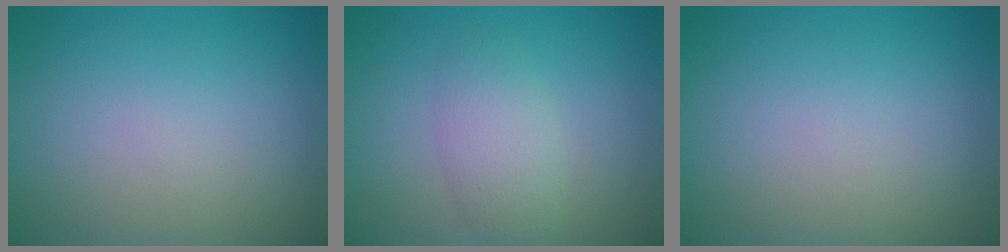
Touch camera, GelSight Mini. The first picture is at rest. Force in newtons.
{"total": 2.8, "press": 2.8, "slide": 0.1}
{"total": 0.0}